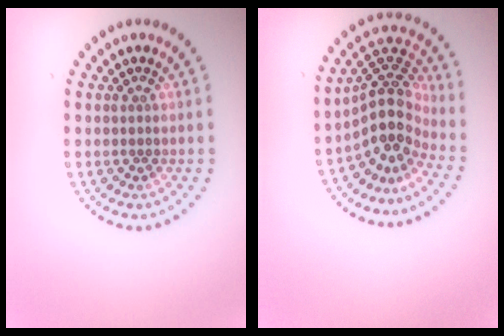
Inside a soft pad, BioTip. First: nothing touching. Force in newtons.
{"total": 4.8, "press": 3.6, "slide": 3.2}